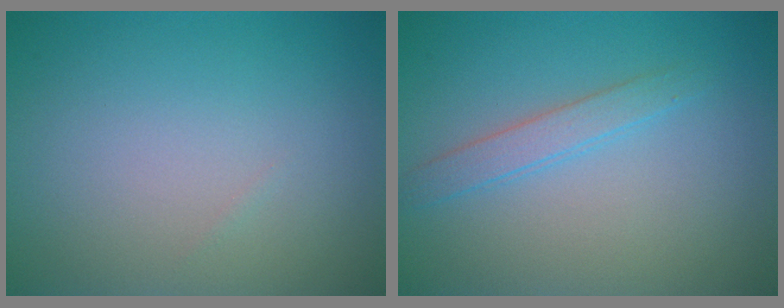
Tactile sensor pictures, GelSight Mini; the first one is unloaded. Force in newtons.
{"total": 1.9, "press": 1.9, "slide": 0.2}